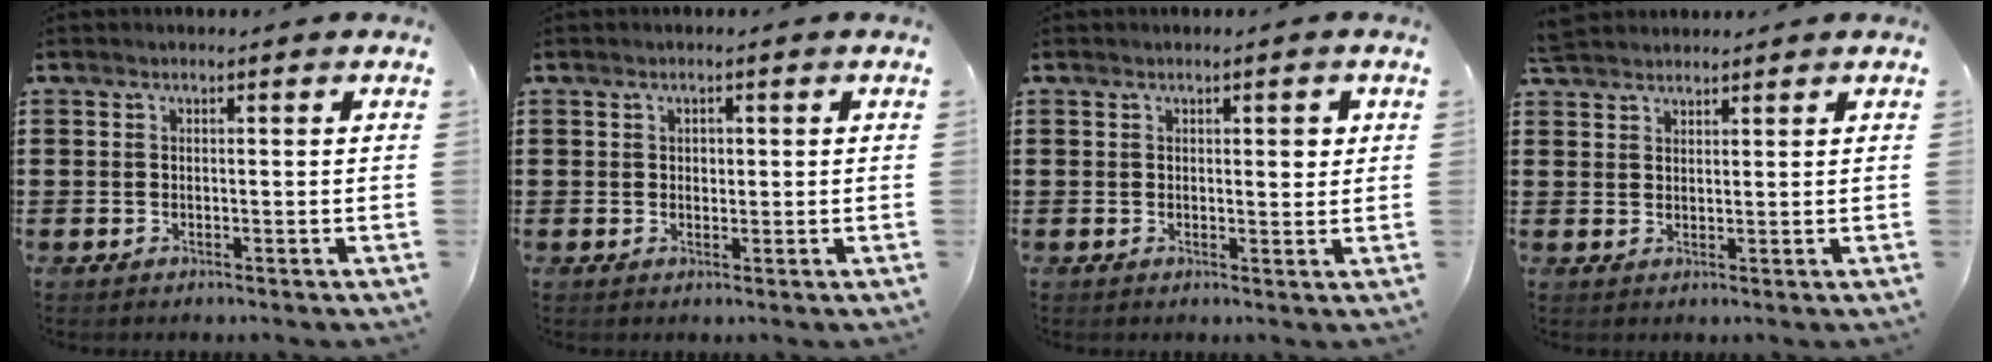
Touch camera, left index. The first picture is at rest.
{"total": 1.0, "force": [0.3, 0.8, 0.5], "torque": [-0.010, 0.007, 0.006]}
{"total": 2.0, "force": [0.7, 0.9, 1.7], "torque": [-0.010, -0.004, 0.005]}
{"total": 2.5, "force": [2.4, 0.7, 0.3], "torque": [-0.013, 0.002, 0.048]}